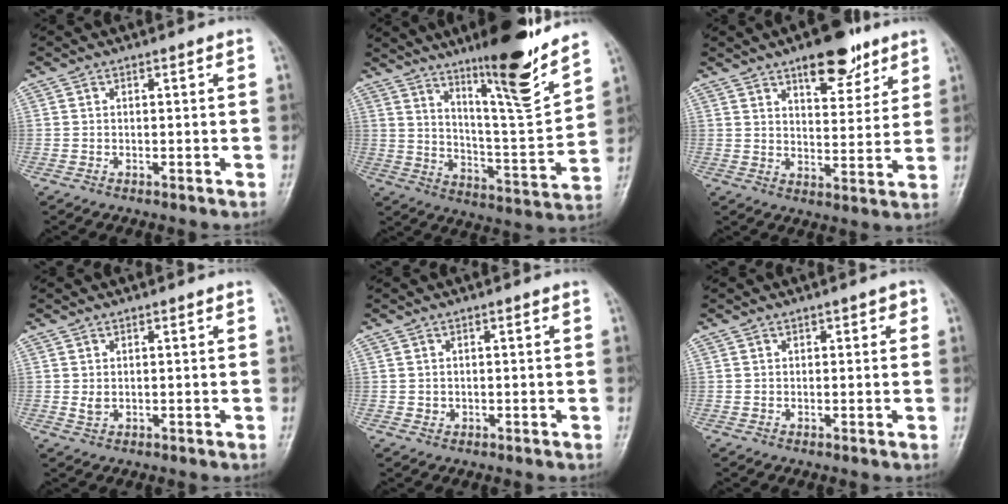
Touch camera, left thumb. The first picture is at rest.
{"total": 17.6, "force": [12.7, 2.0, 12.1], "torque": [-0.164, -0.088, 0.210]}
{"total": 11.6, "force": [7.5, 5.0, 7.3], "torque": [-0.069, -0.042, 0.111]}
{"total": 1.7, "force": [0.5, 1.1, 1.2], "torque": [-0.017, -0.006, 0.014]}
{"total": 0.9, "force": [0.2, 0.8, 0.3], "torque": [0.001, 0.000, 0.004]}
{"total": 1.6, "force": [0.8, 1.0, 0.9], "torque": [0.002, 0.000, 0.008]}